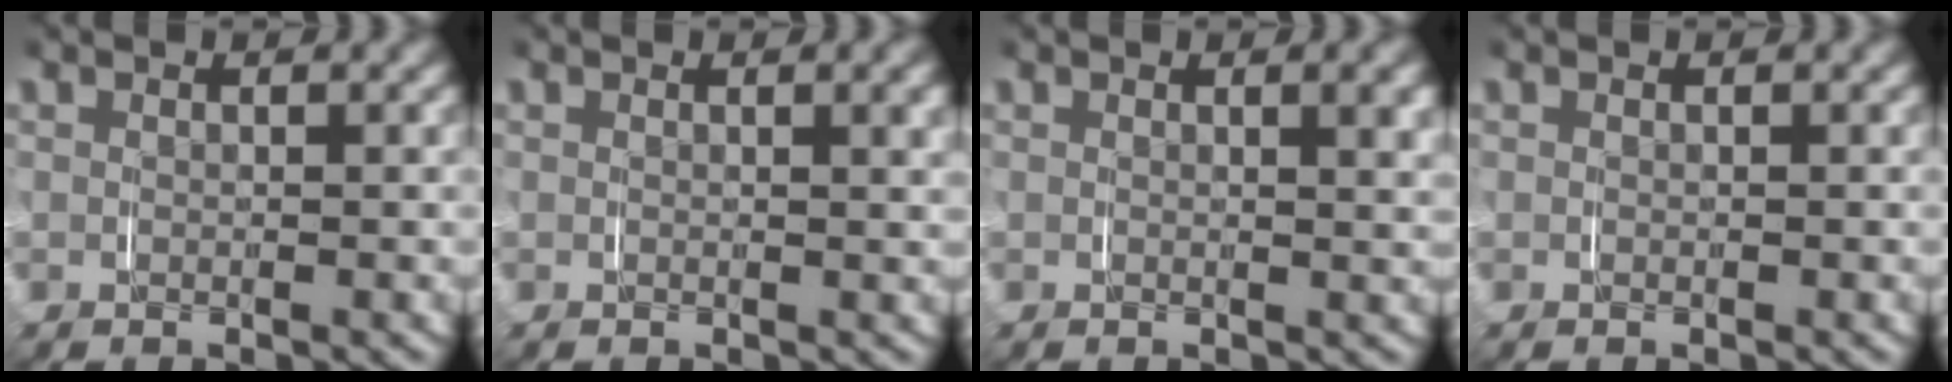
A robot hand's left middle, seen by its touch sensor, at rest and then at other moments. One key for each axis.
{"total": 0.7, "fx": 0.5, "fy": -0.4, "fz": 0.3, "tx": 0.000, "ty": 0.006, "tz": 0.008}
{"total": 1.0, "fx": 0.7, "fy": -0.4, "fz": 0.6, "tx": -0.002, "ty": 0.007, "tz": 0.011}
{"total": 0.0}